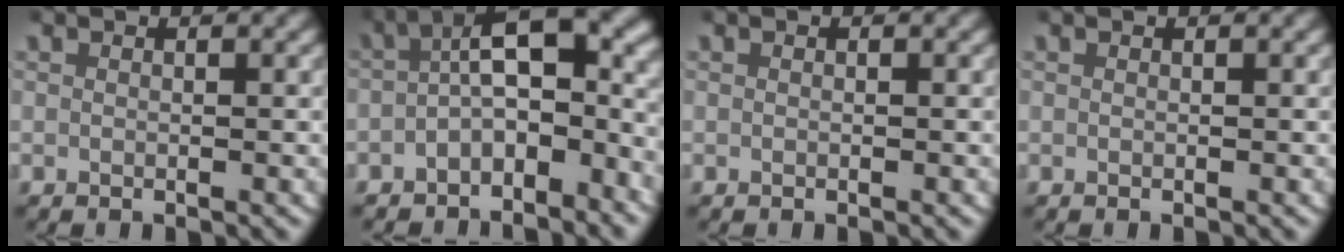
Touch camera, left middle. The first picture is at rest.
{"total": 6.5, "force": [-0.9, 3.1, 5.6], "torque": [-0.069, 0.004, -0.022]}
{"total": 0.0}
{"total": 0.0}